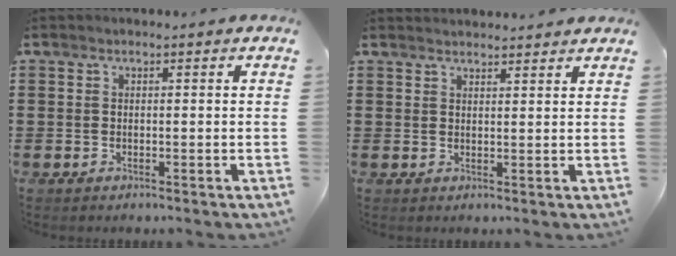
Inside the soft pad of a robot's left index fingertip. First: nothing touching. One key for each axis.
{"total": 2.2, "fx": 2.2, "fy": 0.1, "fz": -0.1, "tx": -0.003, "ty": -0.001, "tz": 0.043}